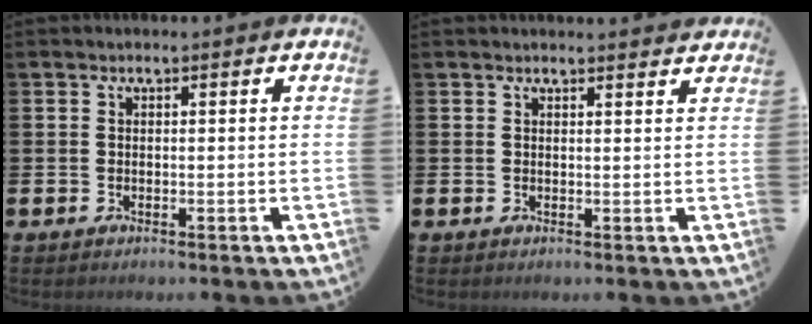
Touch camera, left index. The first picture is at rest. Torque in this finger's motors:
{"motor_torque": [0.22, -0.46, -0.03, 0.00]}